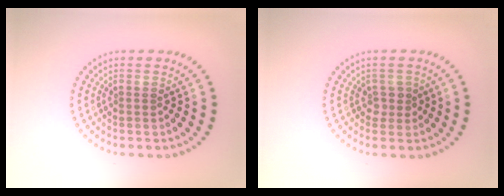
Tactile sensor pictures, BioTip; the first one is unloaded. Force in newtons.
{"total": 1.3, "press": 1.1, "slide": 0.7}